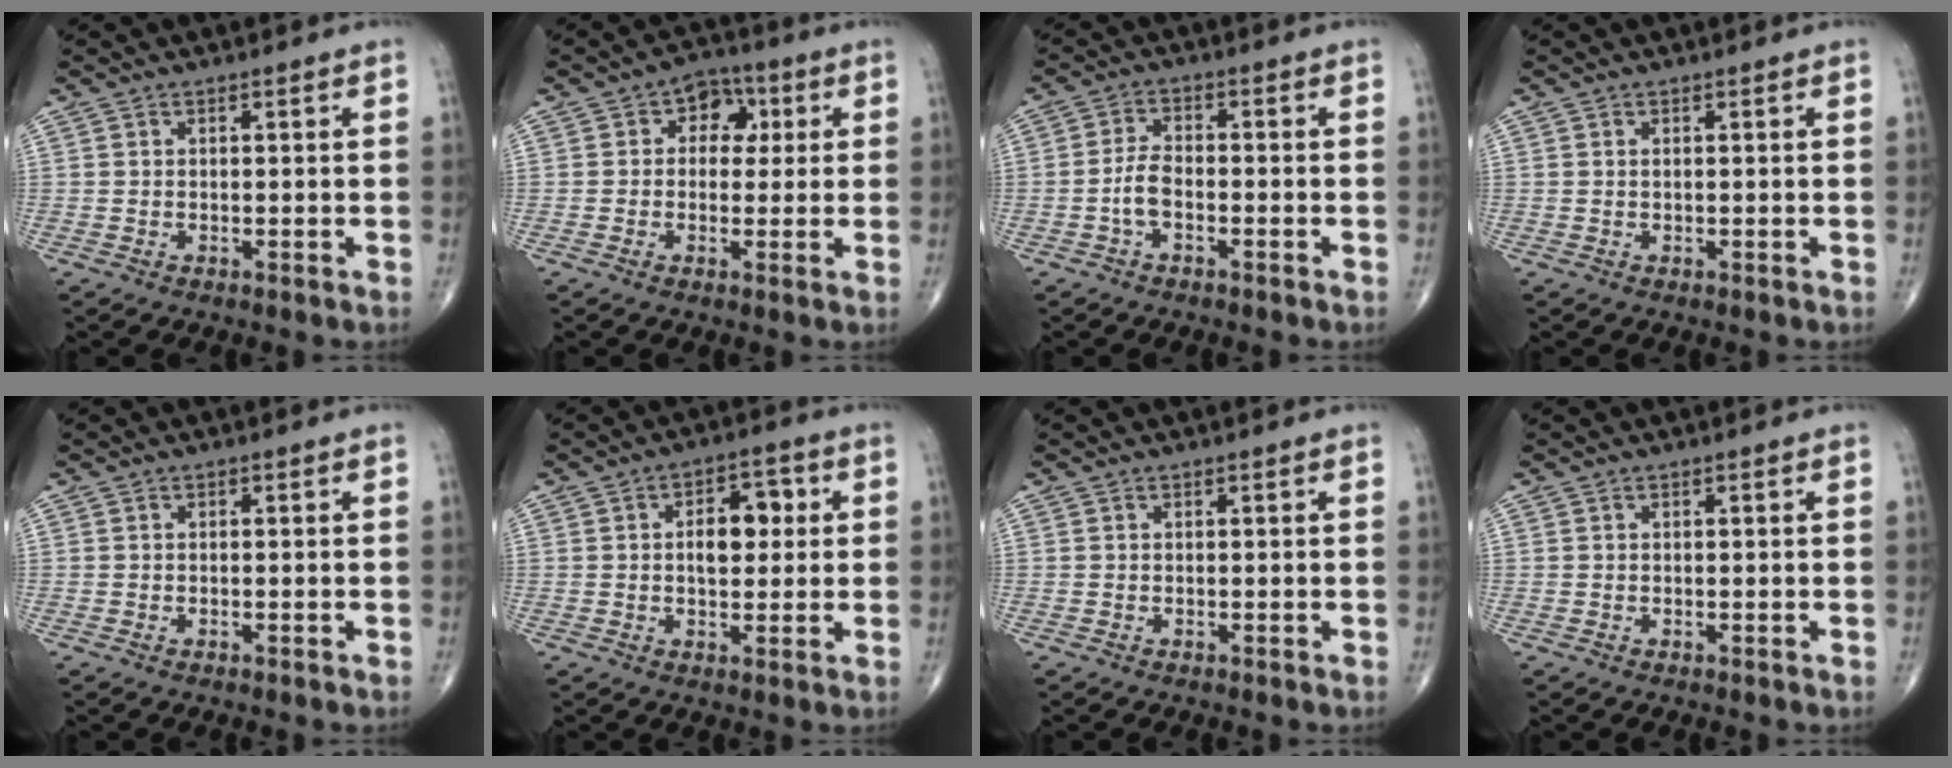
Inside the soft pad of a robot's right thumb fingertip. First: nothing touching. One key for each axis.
{"total": 6.5, "fx": 1.4, "fy": 4.9, "fz": 4.1, "tx": -0.016, "ty": 0.013, "tz": 0.011}
{"total": 4.0, "fx": -1.5, "fy": 1.9, "fz": 3.2, "tx": -0.066, "ty": 0.019, "tz": -0.034}
{"total": 0.0}
{"total": 0.0}
{"total": 7.7, "fx": 1.1, "fy": 4.5, "fz": 6.2, "tx": -0.063, "ty": 0.011, "tz": 0.013}
{"total": 0.0}
{"total": 0.0}